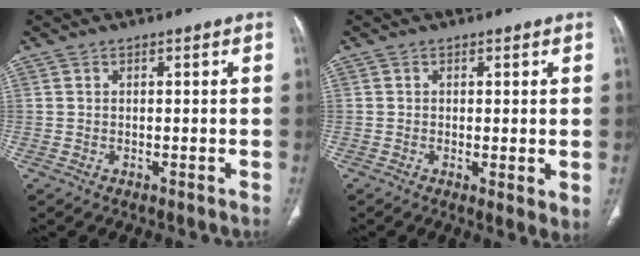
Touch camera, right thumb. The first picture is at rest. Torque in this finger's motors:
{"motor_torque": [-0.18, 0.83, 0.06, -0.09, 0.00]}